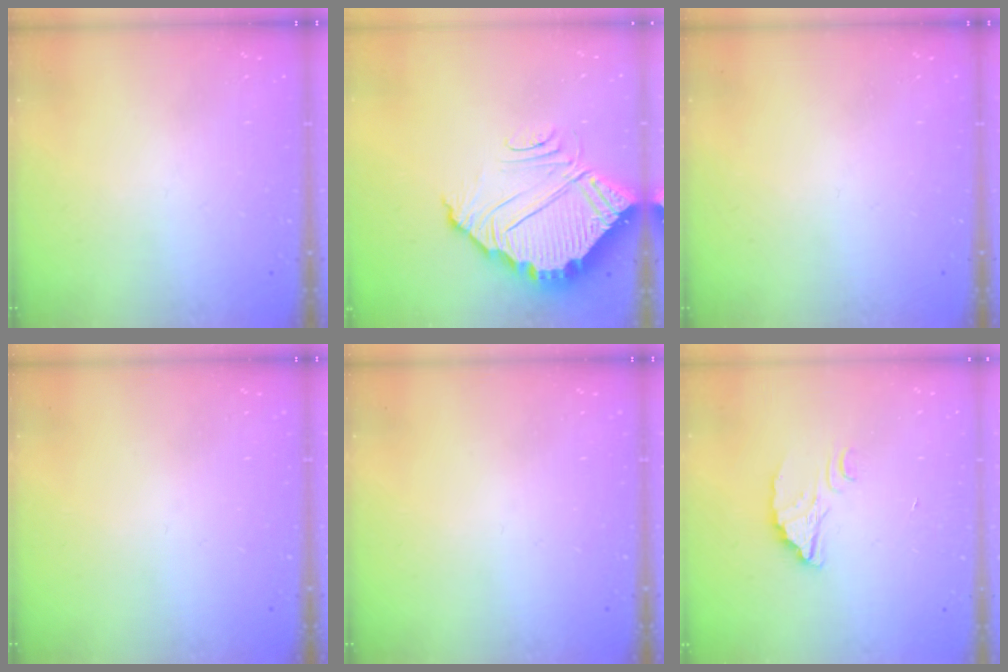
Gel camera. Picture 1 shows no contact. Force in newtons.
{"total": 8.2, "press": 8.2, "slide": 0.4}
{"total": 0.0}
{"total": 0.0}
{"total": 0.0}
{"total": 2.5, "press": 2.5, "slide": 0.1}